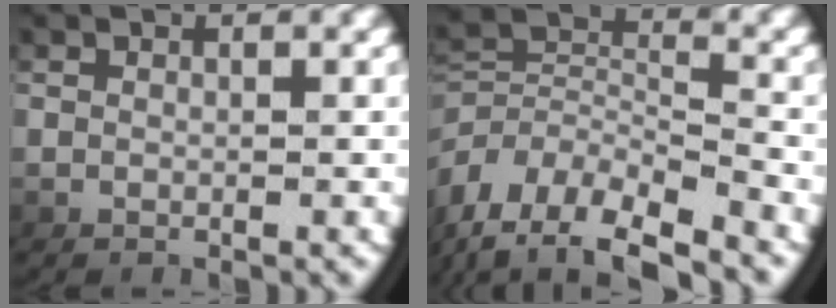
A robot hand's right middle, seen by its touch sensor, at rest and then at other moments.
{"total": 7.7, "force": [-3.3, 5.5, 4.3], "torque": [-0.093, -0.016, -0.056]}